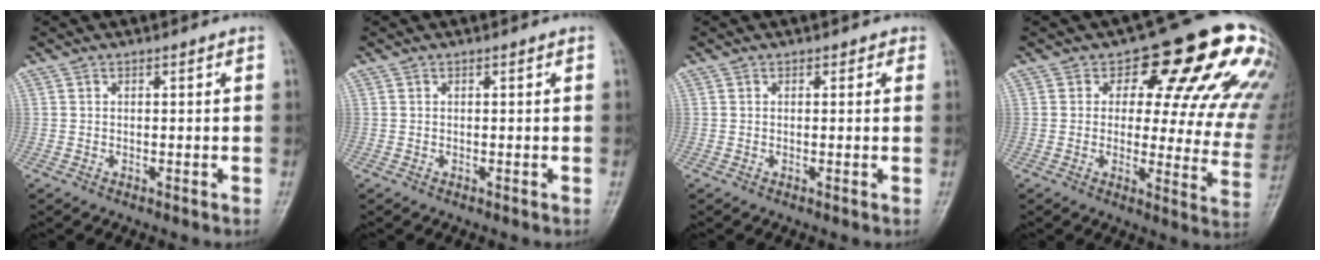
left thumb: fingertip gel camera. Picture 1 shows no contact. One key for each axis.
{"total": 0.0}
{"total": 1.0, "fx": 0.5, "fy": 0.8, "fz": 0.3, "tx": 0.011, "ty": -0.002, "tz": 0.001}
{"total": 20.3, "fx": 10.1, "fy": 9.4, "fz": 14.9, "tx": -0.133, "ty": -0.029, "tz": 0.110}